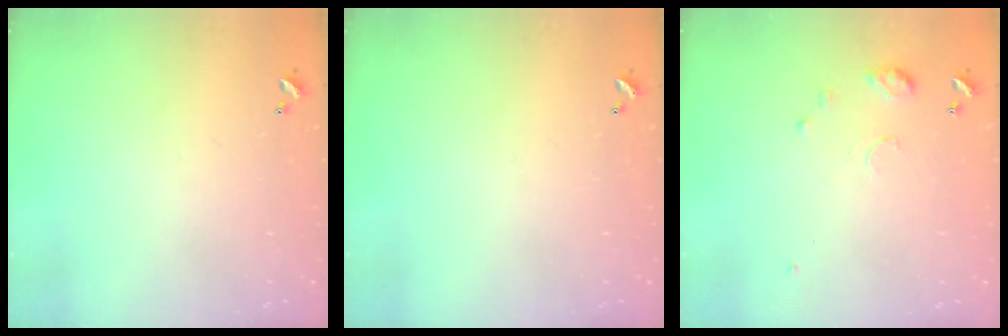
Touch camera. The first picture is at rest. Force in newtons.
{"total": 0.0}
{"total": 7.9, "press": 7.8, "slide": 0.8}